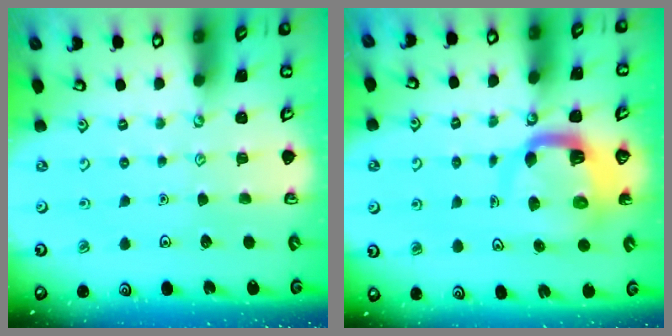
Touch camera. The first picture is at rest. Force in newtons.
{"total": 7.6, "press": 7.5, "slide": 1.0}